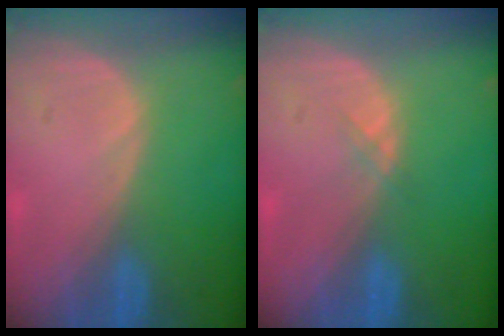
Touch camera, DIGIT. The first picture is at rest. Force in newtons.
{"total": 0.6, "press": 0.6, "slide": 0.1}